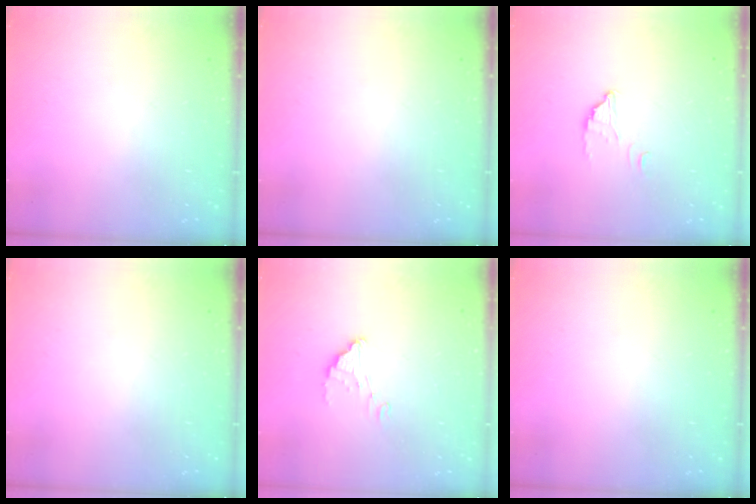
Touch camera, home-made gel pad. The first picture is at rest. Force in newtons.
{"total": 0.0}
{"total": 2.7, "press": 2.7, "slide": 0.1}
{"total": 0.0}
{"total": 1.8, "press": 1.8, "slide": 0.0}
{"total": 0.0}